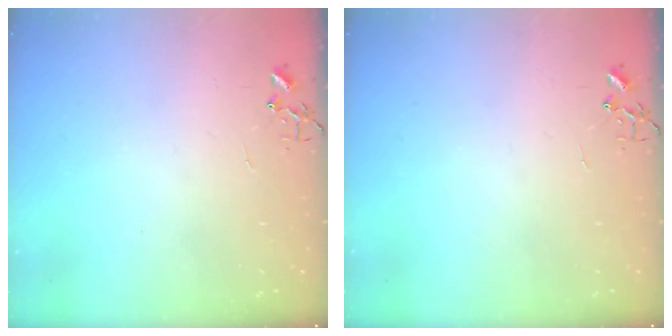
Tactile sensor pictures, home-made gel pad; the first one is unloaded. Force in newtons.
{"total": 0.0}